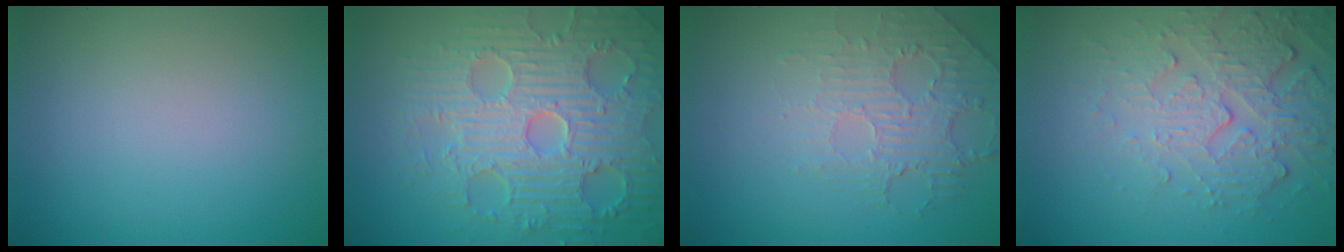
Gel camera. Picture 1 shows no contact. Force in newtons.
{"total": 8.7, "press": 6.5, "slide": 5.9}
{"total": 2.3, "press": 1.5, "slide": 1.7}
{"total": 5.6, "press": 3.7, "slide": 4.2}